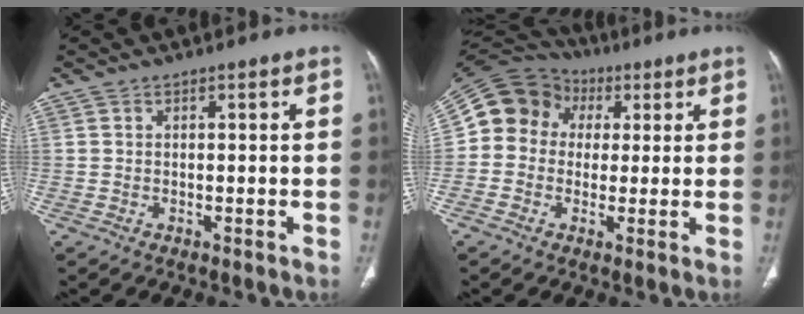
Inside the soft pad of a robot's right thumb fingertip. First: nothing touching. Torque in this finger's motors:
{"motor_torque": [1.60, 1.48, 0.63, -0.67, 0.22]}